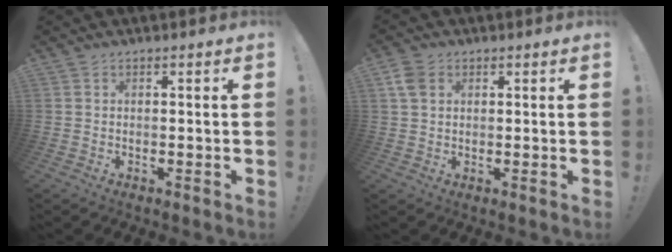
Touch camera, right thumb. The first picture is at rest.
{"total": 4.9, "force": [1.9, 3.5, 2.9], "torque": [-0.056, 0.008, 0.040]}